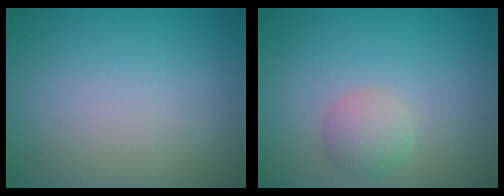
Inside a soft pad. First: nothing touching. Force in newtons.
{"total": 2.3, "press": 2.3, "slide": 0.2}